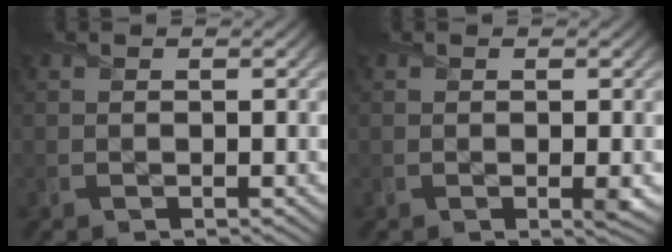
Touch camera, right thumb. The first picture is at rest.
{"total": 0.9, "force": [0.0, 0.1, 0.9], "torque": [-0.014, -0.003, -0.002]}